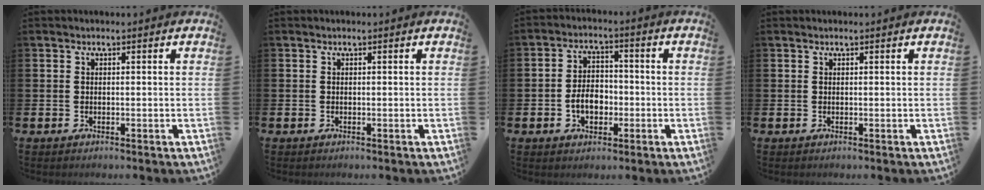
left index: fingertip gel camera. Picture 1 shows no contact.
{"total": 0.0}
{"total": 4.6, "force": [-1.4, 3.1, 3.1], "torque": [-0.040, 0.000, -0.032]}
{"total": 0.0}